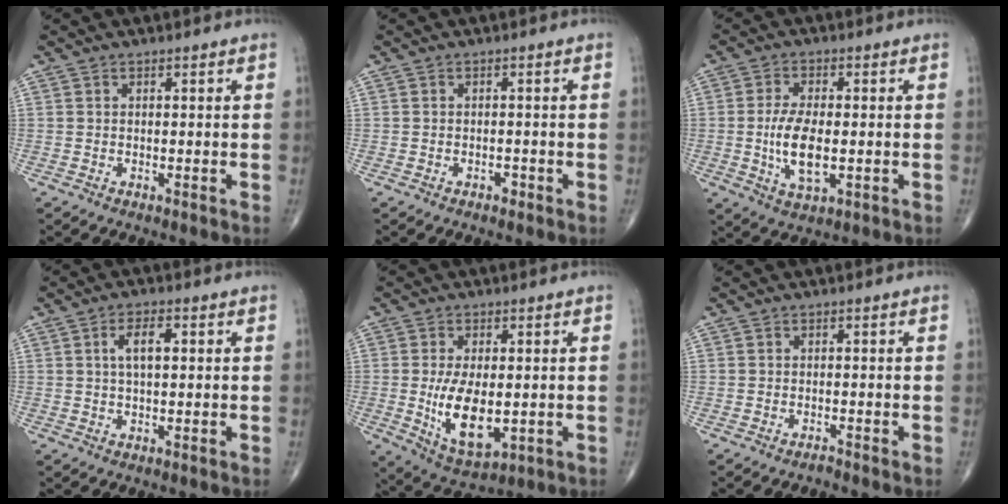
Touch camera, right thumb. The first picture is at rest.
{"total": 1.1, "force": [-0.7, 0.7, 0.4], "torque": [-0.006, 0.002, -0.013]}
{"total": 8.7, "force": [-1.0, 3.9, 7.7], "torque": [-0.151, -0.005, -0.016]}
{"total": 4.5, "force": [0.9, 1.9, 4.0], "torque": [-0.073, 0.006, 0.014]}
{"total": 11.3, "force": [-1.0, 5.7, 9.7], "torque": [-0.168, -0.018, -0.003]}
{"total": 0.7, "force": [-0.7, 0.0, 0.0], "torque": [-0.004, 0.002, -0.014]}